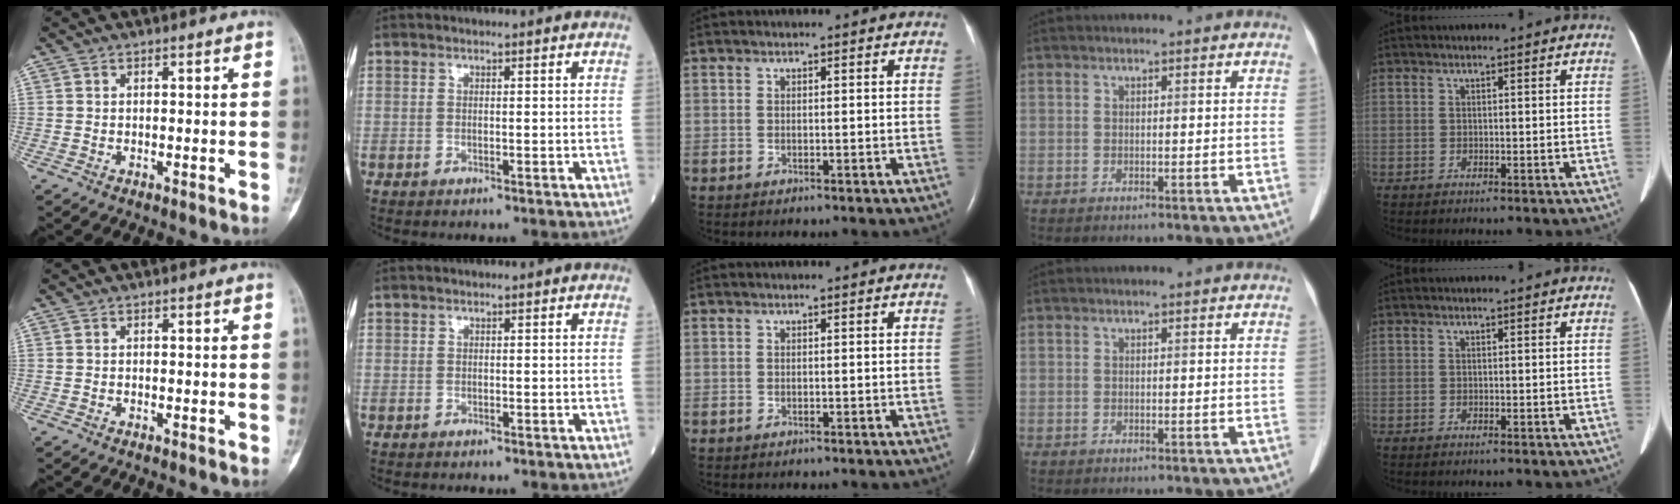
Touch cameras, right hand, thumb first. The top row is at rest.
{}